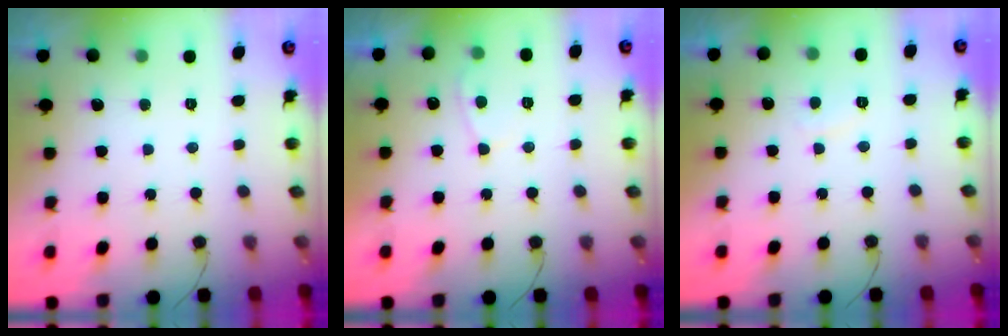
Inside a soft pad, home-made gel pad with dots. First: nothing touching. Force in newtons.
{"total": 4.0, "press": 4.0, "slide": 0.5}
{"total": 2.0, "press": 1.9, "slide": 0.6}